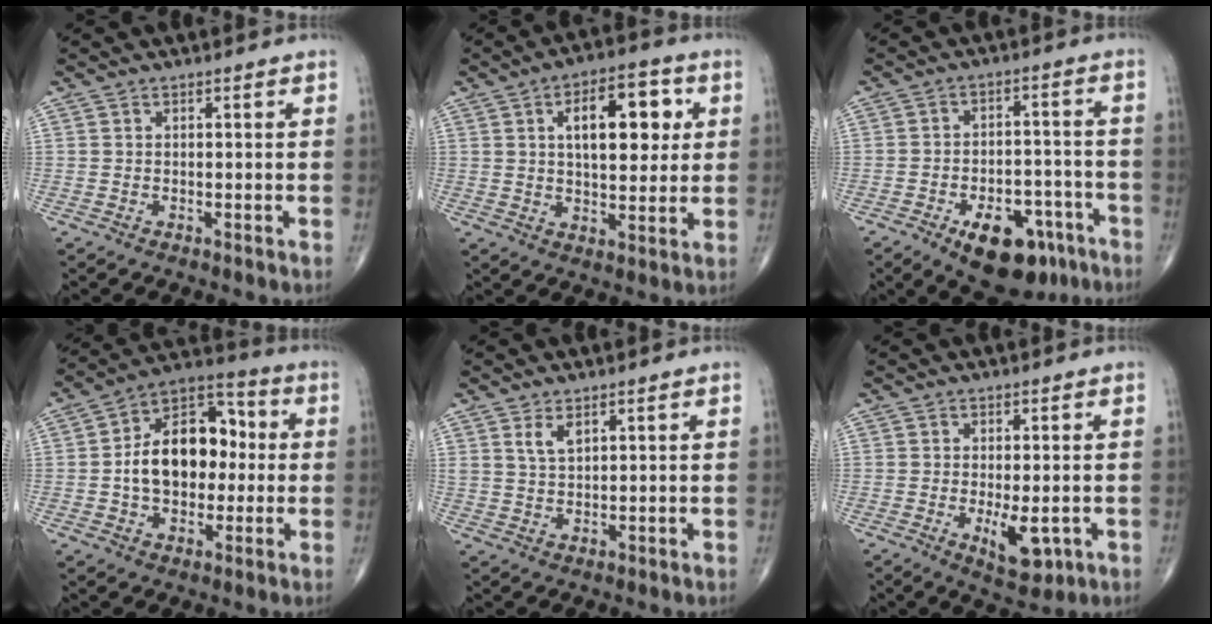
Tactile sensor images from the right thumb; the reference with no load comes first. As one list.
[{"total": 13.7, "force": [3.6, 6.8, 11.4], "torque": [-0.135, 0.000, 0.053]}, {"total": 14.2, "force": [-8.1, 7.5, 8.8], "torque": [-0.095, 0.046, -0.112]}, {"total": 16.8, "force": [0.0, 11.1, 12.5], "torque": [-0.165, 0.038, -0.007]}, {"total": 3.1, "force": [1.8, 1.4, 2.1], "torque": [-0.035, -0.010, 0.040]}, {"total": 6.2, "force": [-1.8, 2.9, 5.2], "torque": [-0.064, -0.009, -0.018]}]